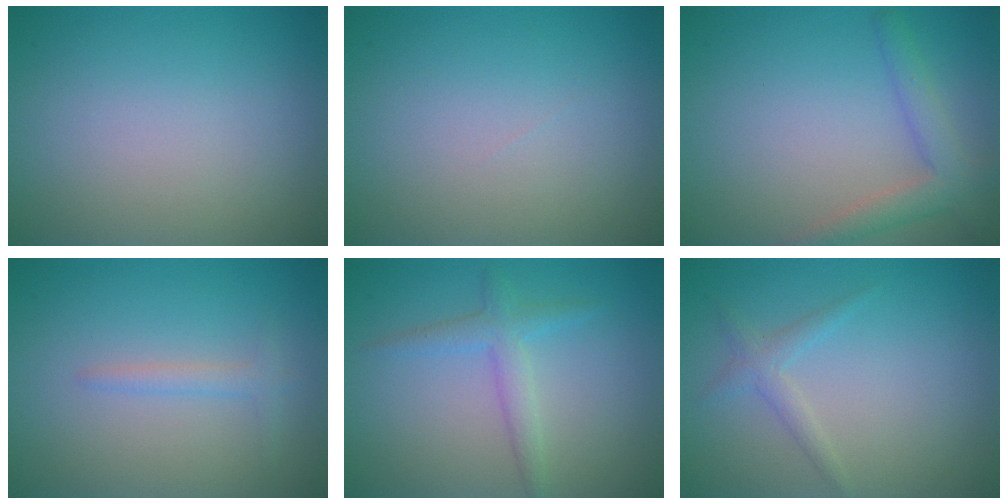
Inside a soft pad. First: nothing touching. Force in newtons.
{"total": 0.0}
{"total": 2.9, "press": 2.9, "slide": 0.2}
{"total": 1.3, "press": 1.3, "slide": 0.1}
{"total": 2.2, "press": 2.2, "slide": 0.1}
{"total": 1.5, "press": 1.5, "slide": 0.1}